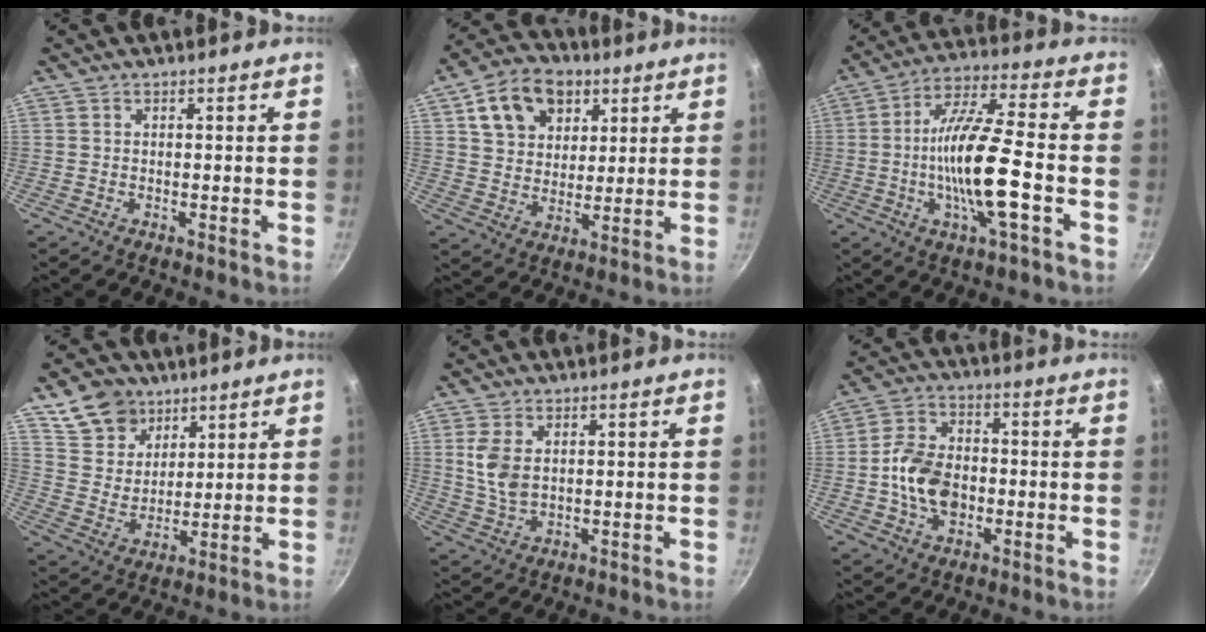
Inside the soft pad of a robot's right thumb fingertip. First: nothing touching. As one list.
[{"total": 13.4, "force": [5.7, 9.9, 7.1], "torque": [-0.095, -0.006, 0.091]}, {"total": 15.3, "force": [-3.4, 3.3, 14.5], "torque": [-0.266, 0.025, -0.070]}, {"total": 11.3, "force": [7.0, 7.9, 3.9], "torque": [-0.039, -0.029, 0.136]}, {"total": 6.4, "force": [1.3, 3.9, 4.9], "torque": [-0.102, -0.008, 0.028]}, {"total": 11.2, "force": [-1.8, 7.9, 7.8], "torque": [-0.122, 0.021, -0.039]}]